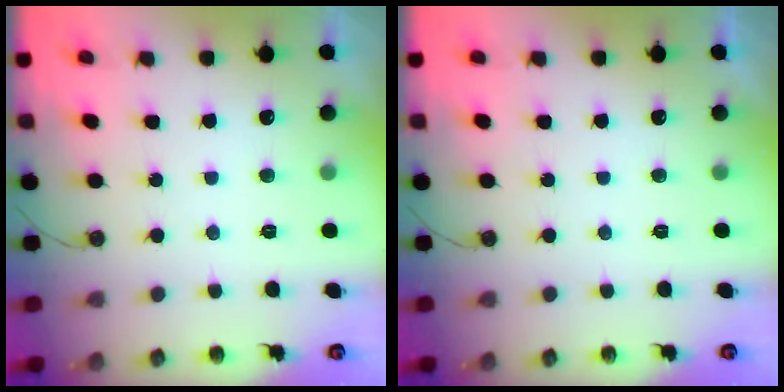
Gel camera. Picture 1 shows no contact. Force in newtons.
{"total": 0.0}